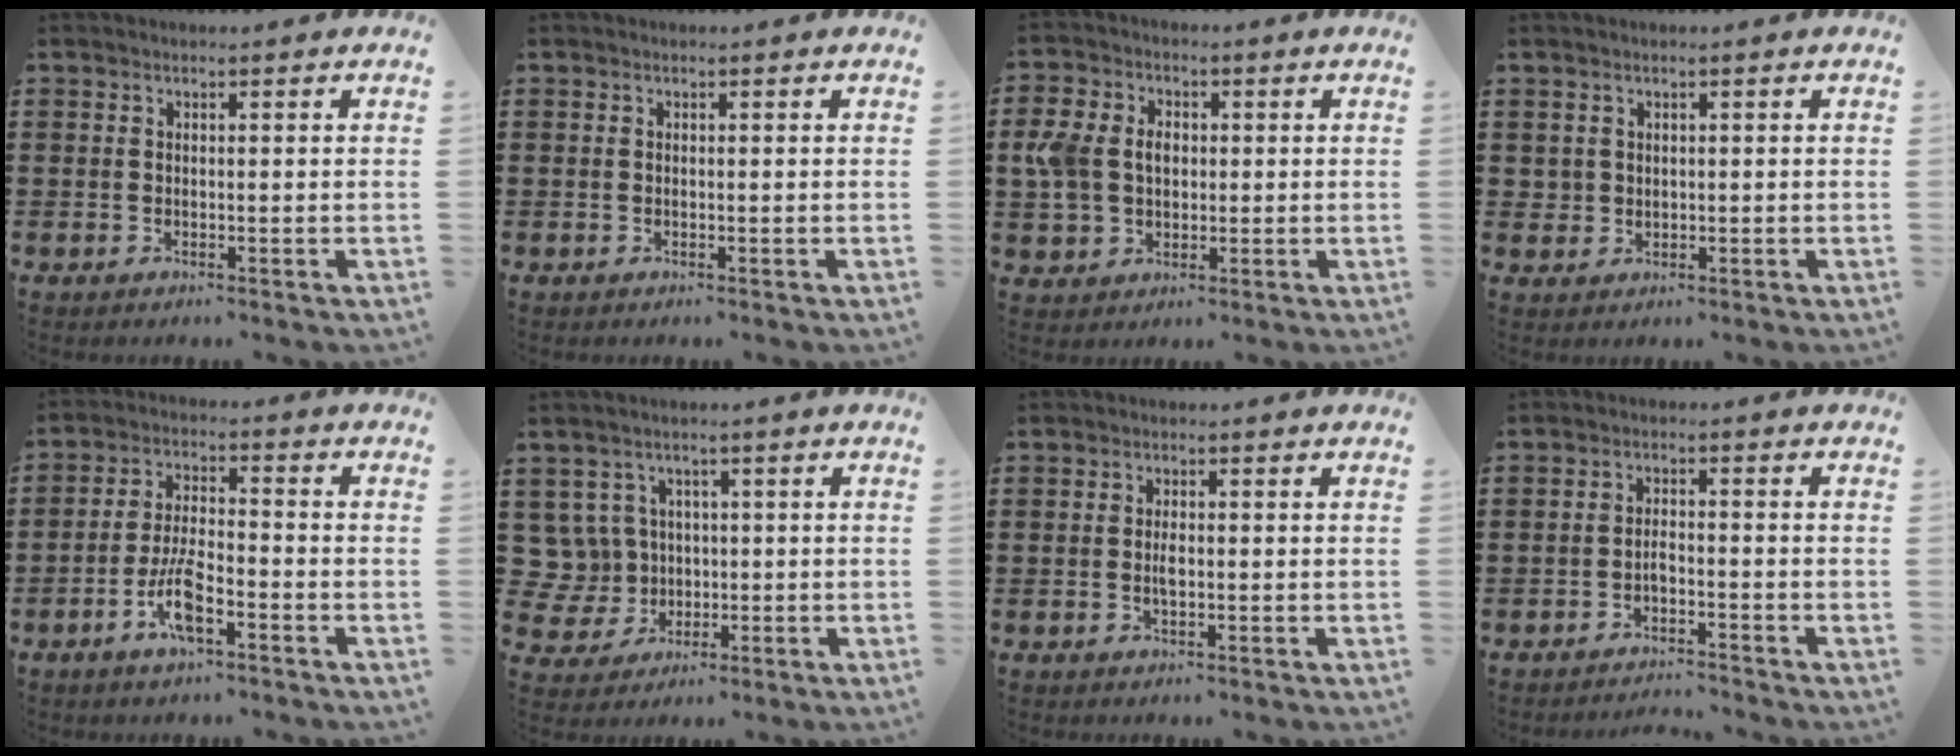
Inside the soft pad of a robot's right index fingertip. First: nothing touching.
{"total": 0.0}
{"total": 6.2, "force": [0.3, 5.0, 3.6], "torque": [-0.110, 0.006, -0.003]}
{"total": 1.3, "force": [0.5, 1.2, 0.2], "torque": [-0.009, 0.005, 0.009]}
{"total": 6.7, "force": [-3.3, 2.0, 5.4], "torque": [-0.126, -0.007, -0.067]}
{"total": 6.2, "force": [0.8, 6.0, 1.4], "torque": [-0.080, 0.004, 0.016]}
{"total": 2.0, "force": [-0.2, 0.7, 1.9], "torque": [-0.043, -0.004, -0.005]}
{"total": 2.2, "force": [-2.1, 0.2, 0.5], "torque": [-0.018, 0.000, -0.045]}